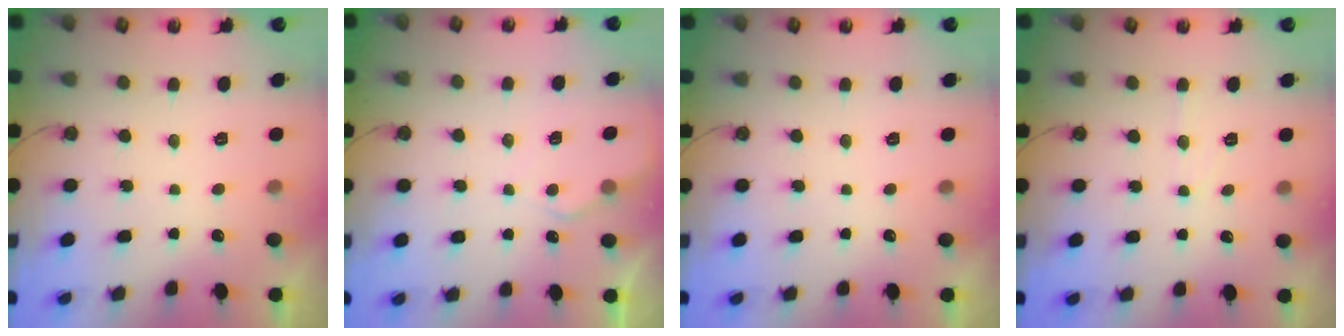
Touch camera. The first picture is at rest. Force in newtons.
{"total": 5.7, "press": 5.6, "slide": 0.7}
{"total": 0.0}
{"total": 5.2, "press": 5.2, "slide": 0.5}